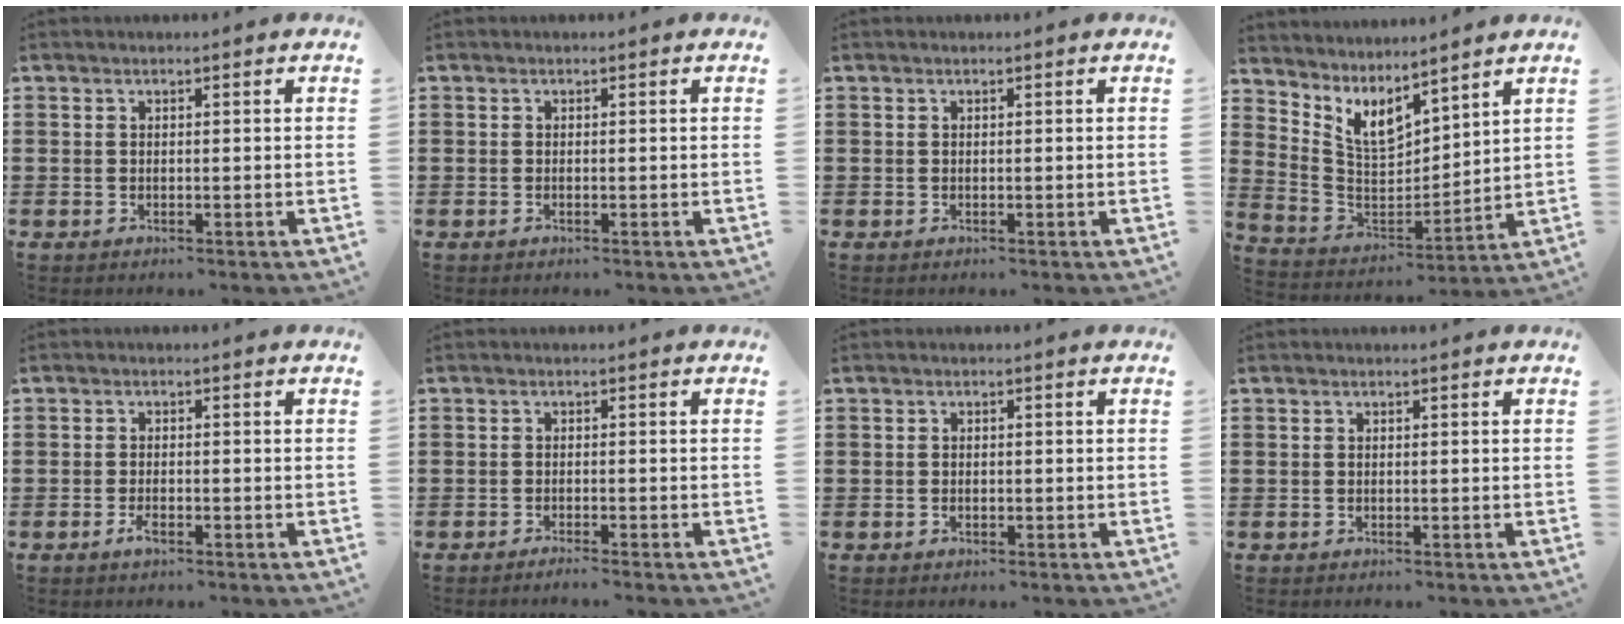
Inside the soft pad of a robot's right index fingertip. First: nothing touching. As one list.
[{"total": 0.0}, {"total": 0.0}, {"total": 6.6, "force": [5.3, 2.6, 2.9], "torque": [-0.085, -0.038, 0.097]}, {"total": 2.0, "force": [-1.0, 0.6, 1.6], "torque": [-0.037, -0.004, -0.021]}, {"total": 1.3, "force": [-1.2, -0.2, 0.4], "torque": [-0.007, 0.001, -0.023]}, {"total": 0.7, "force": [-0.3, 0.5, 0.4], "torque": [-0.010, -0.001, -0.005]}, {"total": 0.0}]